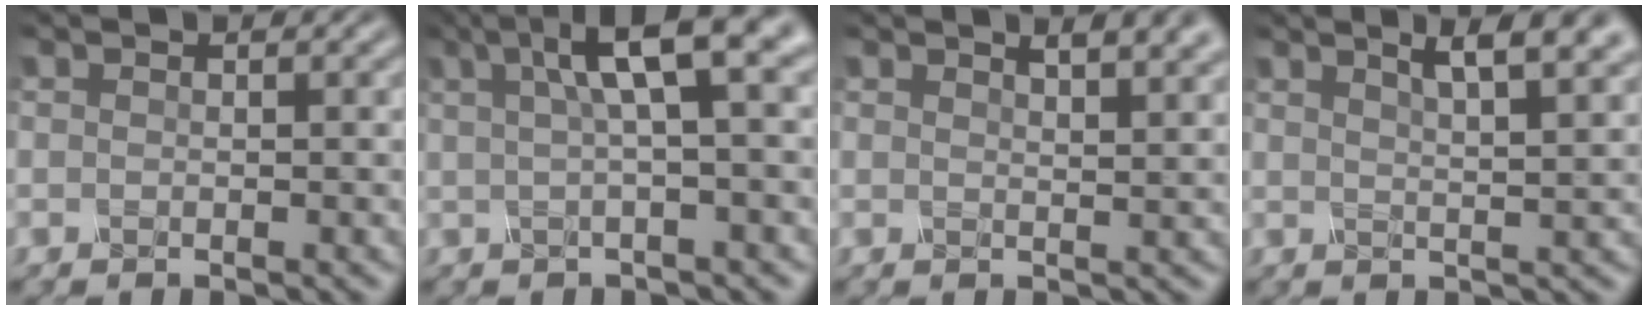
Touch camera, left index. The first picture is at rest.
{"total": 6.5, "force": [2.2, 1.5, 6.0], "torque": [-0.080, 0.019, 0.028]}
{"total": 4.8, "force": [3.2, 1.8, 3.1], "torque": [-0.014, 0.021, 0.017]}
{"total": 6.9, "force": [4.2, 2.3, 5.0], "torque": [-0.039, 0.033, 0.029]}